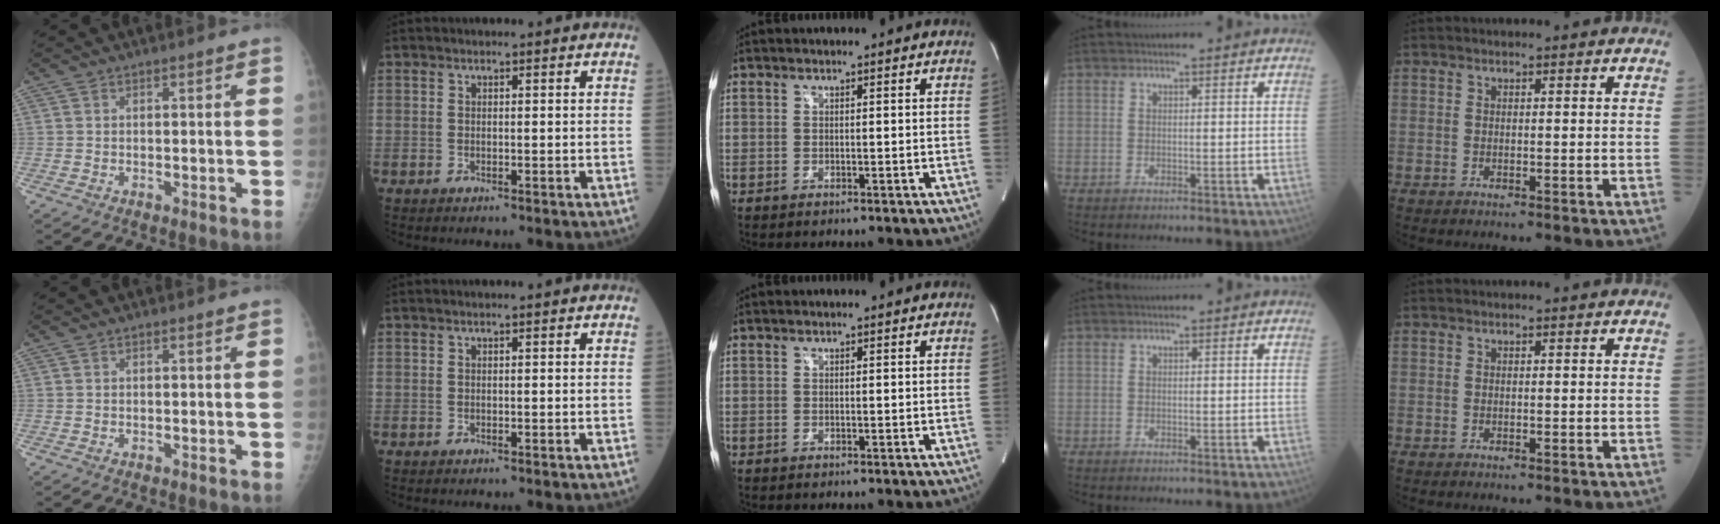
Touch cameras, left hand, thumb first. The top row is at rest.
{}